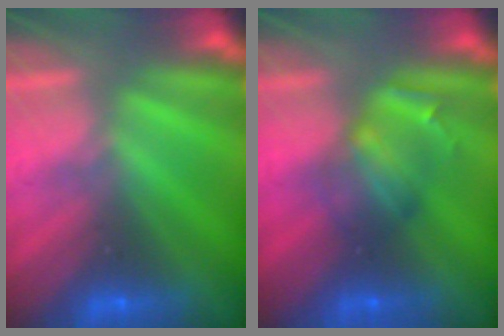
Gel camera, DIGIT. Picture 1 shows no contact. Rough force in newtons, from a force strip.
{"total": 2.4}